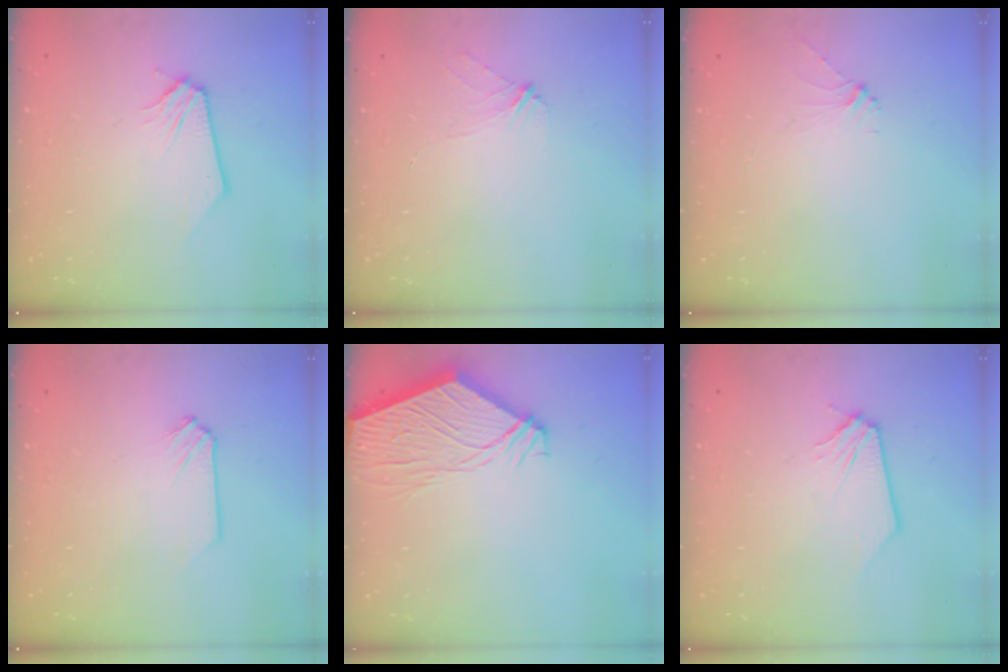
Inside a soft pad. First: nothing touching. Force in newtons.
{"total": 2.4, "press": 2.4, "slide": 0.5}
{"total": 3.3, "press": 3.3, "slide": 0.6}
{"total": 0.0}
{"total": 13.4, "press": 13.2, "slide": 1.9}
{"total": 0.0}